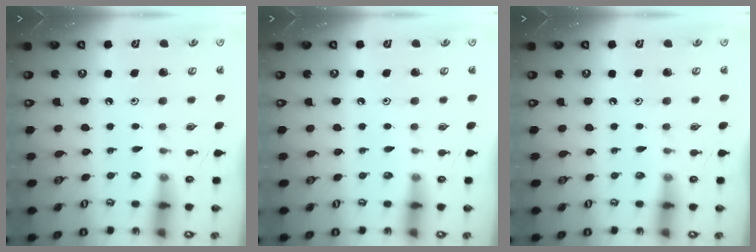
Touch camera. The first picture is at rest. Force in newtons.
{"total": 0.0}
{"total": 0.0}